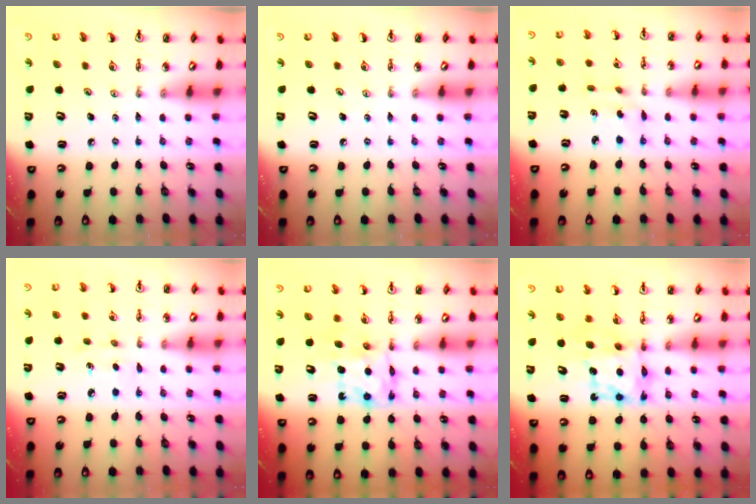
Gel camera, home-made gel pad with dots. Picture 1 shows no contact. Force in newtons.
{"total": 0.0}
{"total": 4.0, "press": 3.9, "slide": 0.7}
{"total": 5.6, "press": 5.5, "slide": 0.6}
{"total": 6.7, "press": 6.7, "slide": 0.4}
{"total": 6.8, "press": 6.8, "slide": 0.7}